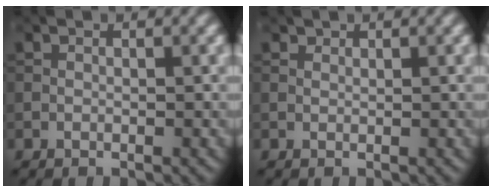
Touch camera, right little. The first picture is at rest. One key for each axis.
{"total": 0.7, "fx": 0.6, "fy": 0.3, "fz": 0.1, "tx": 0.000, "ty": -0.001, "tz": 0.012}